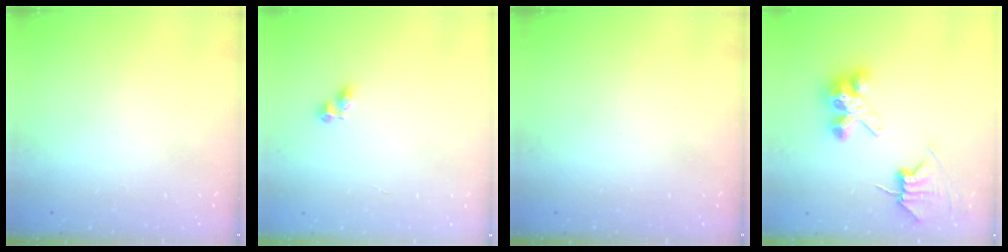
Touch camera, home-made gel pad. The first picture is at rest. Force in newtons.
{"total": 5.0, "press": 5.0, "slide": 0.6}
{"total": 0.0}
{"total": 7.2, "press": 7.2, "slide": 0.6}